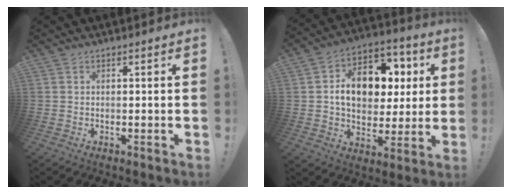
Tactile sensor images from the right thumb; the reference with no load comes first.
{"total": 16.0, "force": [2.7, 11.6, 10.7], "torque": [-0.152, 0.003, 0.055]}